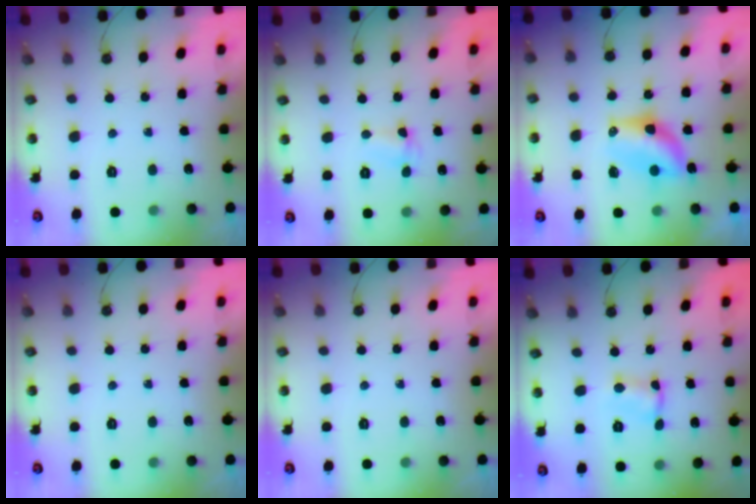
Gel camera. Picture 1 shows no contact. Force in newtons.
{"total": 1.9, "press": 1.8, "slide": 0.5}
{"total": 9.3, "press": 8.4, "slide": 4.1}
{"total": 0.0}
{"total": 0.0}
{"total": 2.2, "press": 2.2, "slide": 0.1}